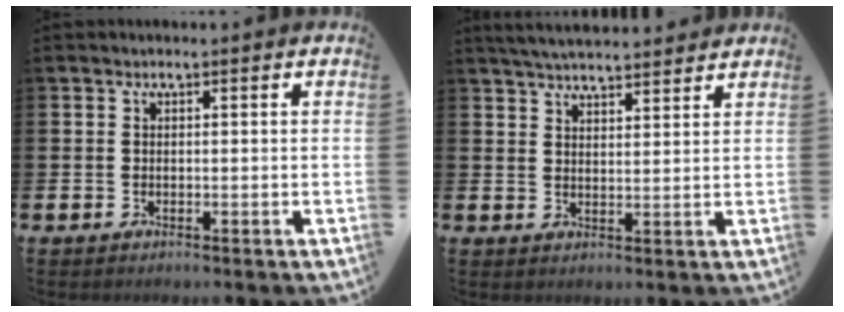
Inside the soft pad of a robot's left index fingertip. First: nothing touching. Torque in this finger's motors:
{"motor_torque": [0.97, -1.17, 0.66, 0.14]}